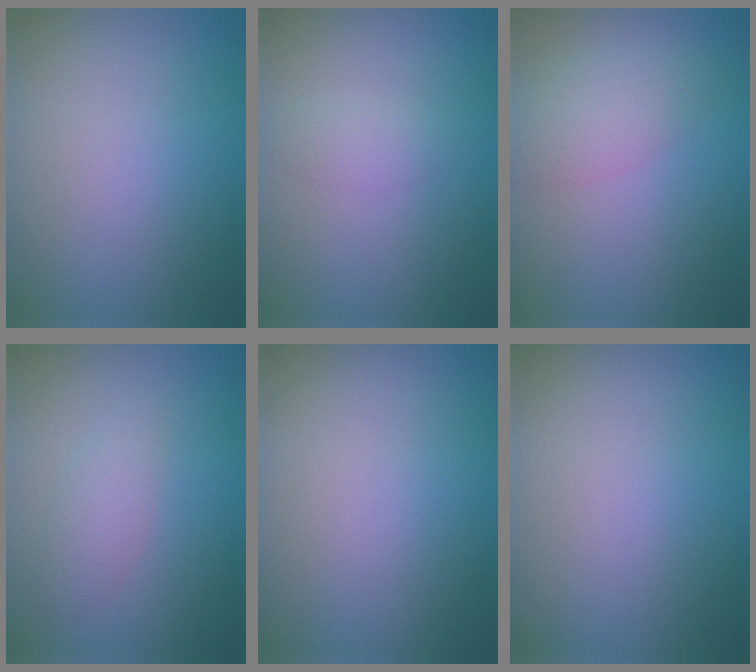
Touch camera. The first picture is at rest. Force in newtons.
{"total": 1.2, "press": 1.2, "slide": 0.1}
{"total": 3.2, "press": 3.2, "slide": 0.0}
{"total": 1.8, "press": 1.8, "slide": 0.1}
{"total": 0.0}
{"total": 0.0}